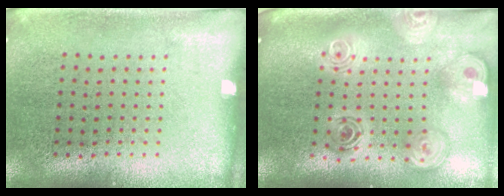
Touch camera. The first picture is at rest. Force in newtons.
{"total": 2.6, "press": 1.9, "slide": 1.8}